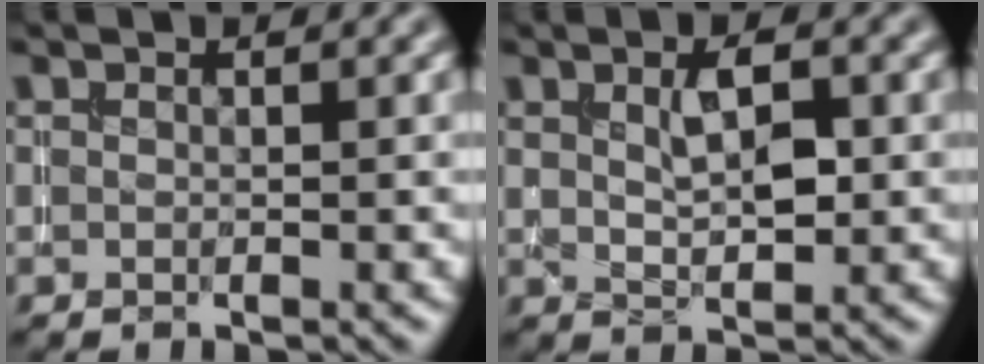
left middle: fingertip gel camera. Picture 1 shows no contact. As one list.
[{"total": 2.9, "force": [1.0, 1.1, 2.5], "torque": [-0.047, 0.004, 0.019]}]